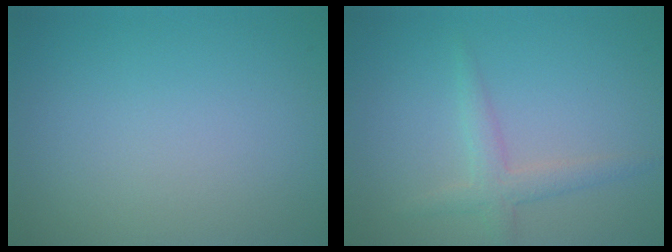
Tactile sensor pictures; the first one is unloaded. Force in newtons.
{"total": 2.2, "press": 2.2, "slide": 0.0}